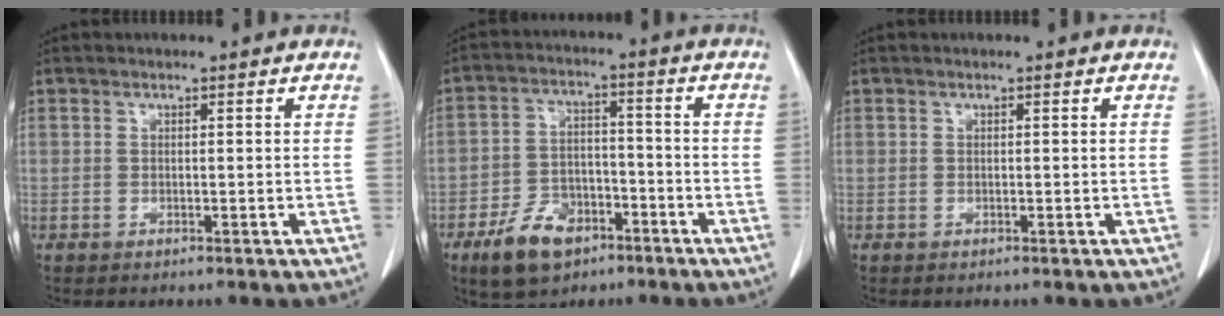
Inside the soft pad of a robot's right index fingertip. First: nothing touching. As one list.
[{"total": 9.4, "force": [-5.7, 5.5, 5.1], "torque": [-0.100, 0.004, -0.096]}, {"total": 0.0}]